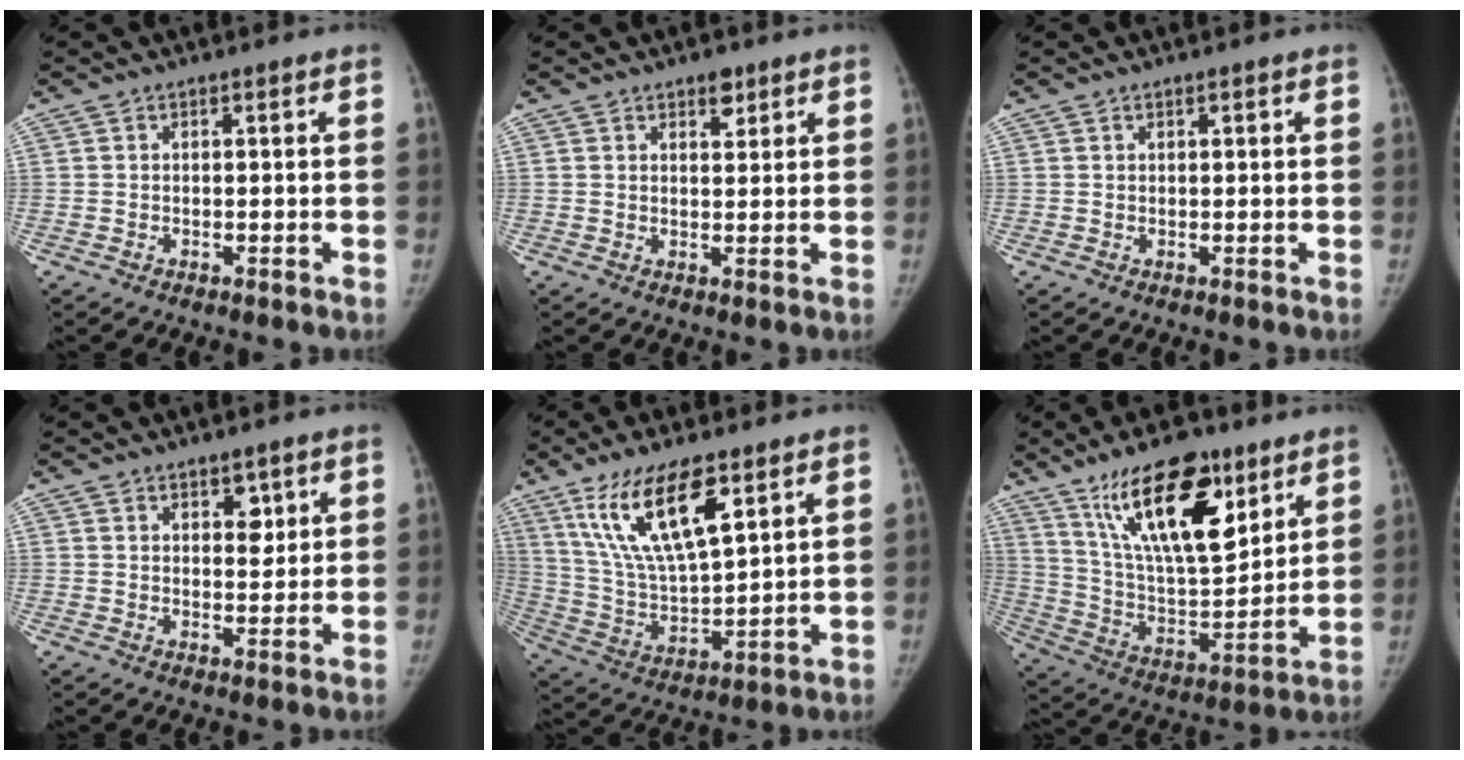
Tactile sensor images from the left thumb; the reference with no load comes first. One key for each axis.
{"total": 2.9, "fx": 1.9, "fy": 1.5, "fz": 1.6, "tx": -0.008, "ty": -0.010, "tz": 0.029}
{"total": 0.5, "fx": 0.2, "fy": 0.3, "fz": 0.4, "tx": -0.003, "ty": 0.000, "tz": 0.004}
{"total": 4.2, "fx": 2.1, "fy": 2.5, "fz": 2.7, "tx": -0.013, "ty": -0.014, "tz": 0.032}
{"total": 16.9, "fx": 9.1, "fy": 5.4, "fz": 13.1, "tx": -0.232, "ty": -0.036, "tz": 0.182}
{"total": 21.9, "fx": 12.7, "fy": 8.6, "fz": 15.6, "tx": -0.229, "ty": -0.057, "tz": 0.235}